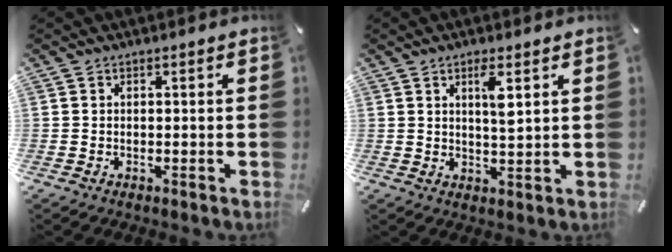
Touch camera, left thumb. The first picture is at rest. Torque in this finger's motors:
{"motor_torque": [0.84, 0.70, 0.84, -0.29, 0.18]}